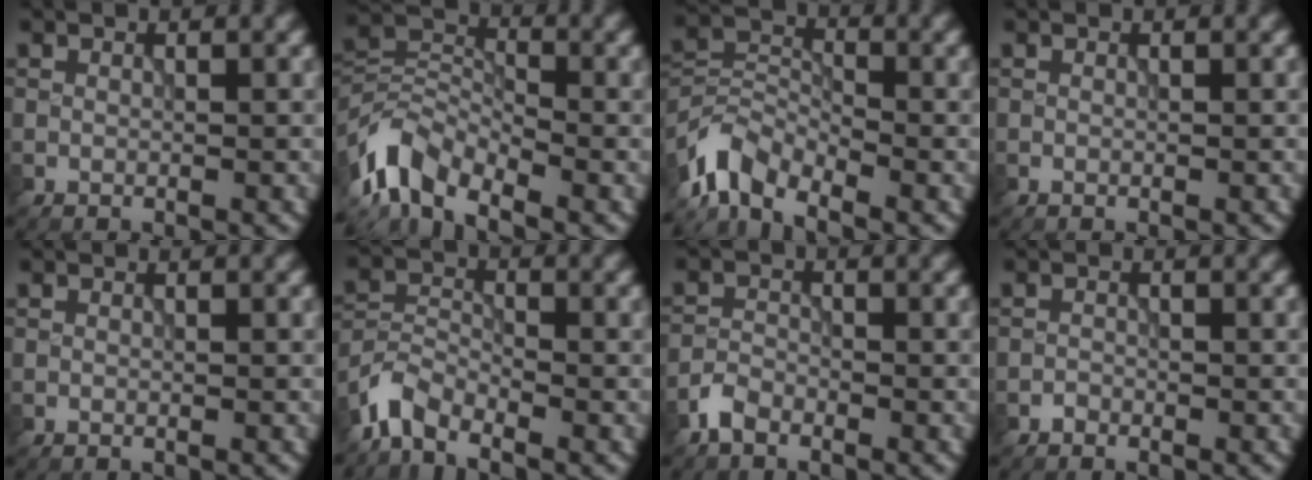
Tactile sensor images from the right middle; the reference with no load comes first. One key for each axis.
{"total": 6.7, "fx": -4.5, "fy": 3.1, "fz": 3.7, "tx": -0.065, "ty": 0.001, "tz": -0.106}
{"total": 5.5, "fx": -4.2, "fy": 2.5, "fz": 2.5, "tx": -0.045, "ty": -0.003, "tz": -0.097}
{"total": 0.0}
{"total": 0.0}
{"total": 3.5, "fx": -3.0, "fy": 1.2, "fz": 1.4, "tx": -0.029, "ty": 0.000, "tz": -0.074}
{"total": 1.8, "fx": -1.5, "fy": 0.8, "fz": 0.6, "tx": -0.010, "ty": 0.004, "tz": -0.036}
{"total": 0.6, "fx": -0.6, "fy": 0.3, "fz": 0.0, "tx": 0.003, "ty": -0.001, "tz": -0.012}